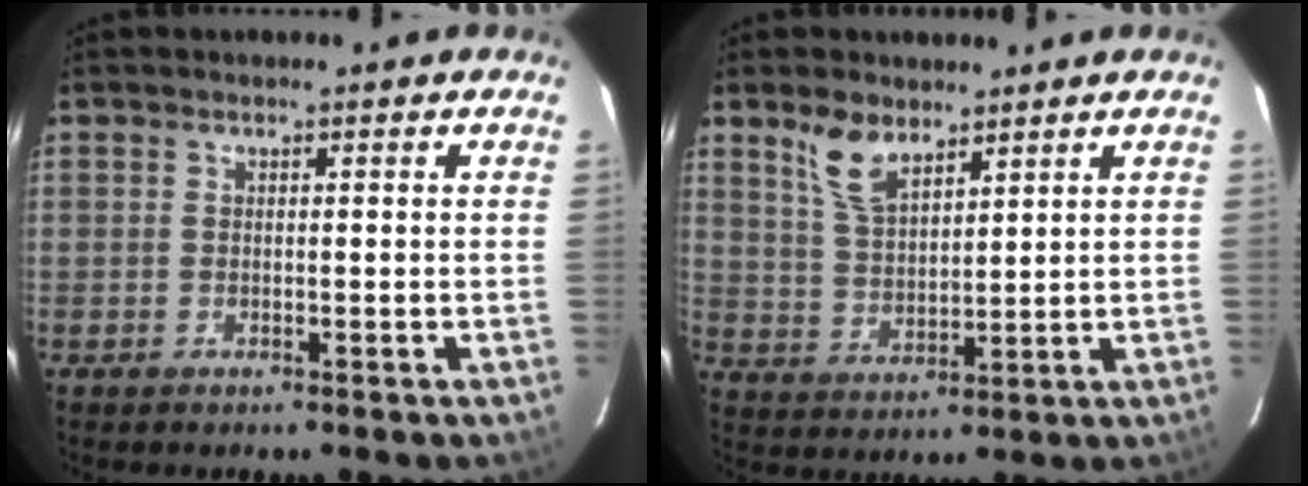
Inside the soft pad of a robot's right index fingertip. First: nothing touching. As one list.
[{"total": 7.2, "force": [5.0, 3.1, 4.2], "torque": [-0.080, 0.007, 0.103]}]